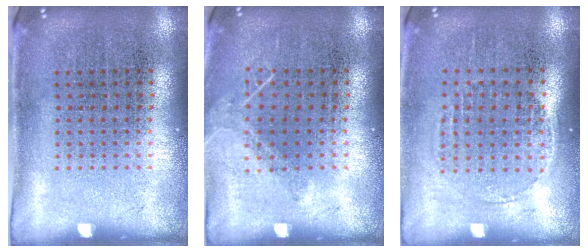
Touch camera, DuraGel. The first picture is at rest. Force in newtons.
{"total": 1.0, "press": 0.9, "slide": 0.2}
{"total": 1.3, "press": 1.1, "slide": 0.6}